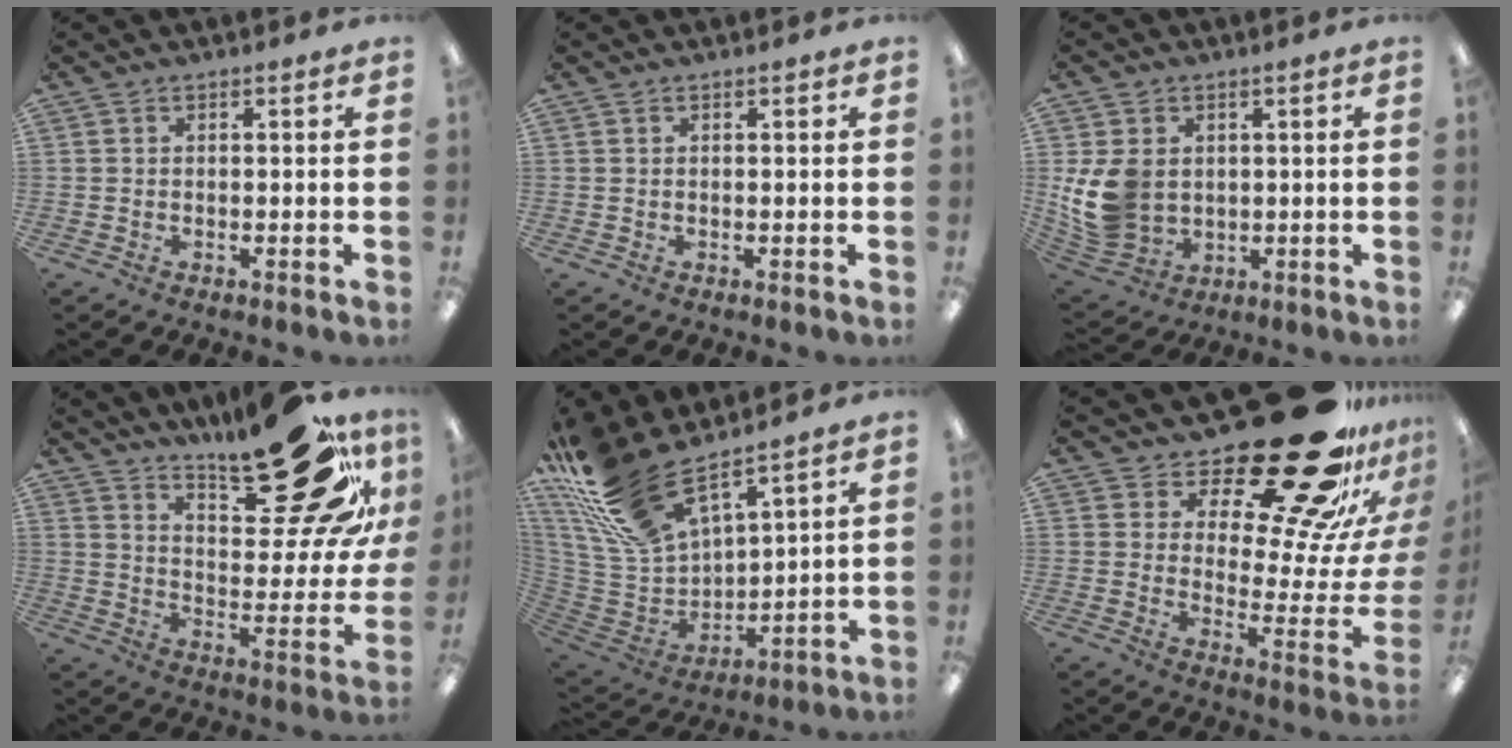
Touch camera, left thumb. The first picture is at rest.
{"total": 0.0}
{"total": 12.1, "force": [0.9, 9.8, 7.2], "torque": [-0.164, 0.008, 0.022]}
{"total": 26.6, "force": [17.1, 10.1, 17.7], "torque": [-0.218, -0.107, 0.274]}
{"total": 21.5, "force": [16.2, 8.1, 11.6], "torque": [-0.266, -0.102, 0.296]}
{"total": 28.8, "force": [19.3, 10.0, 19.0], "torque": [-0.246, -0.148, 0.331]}